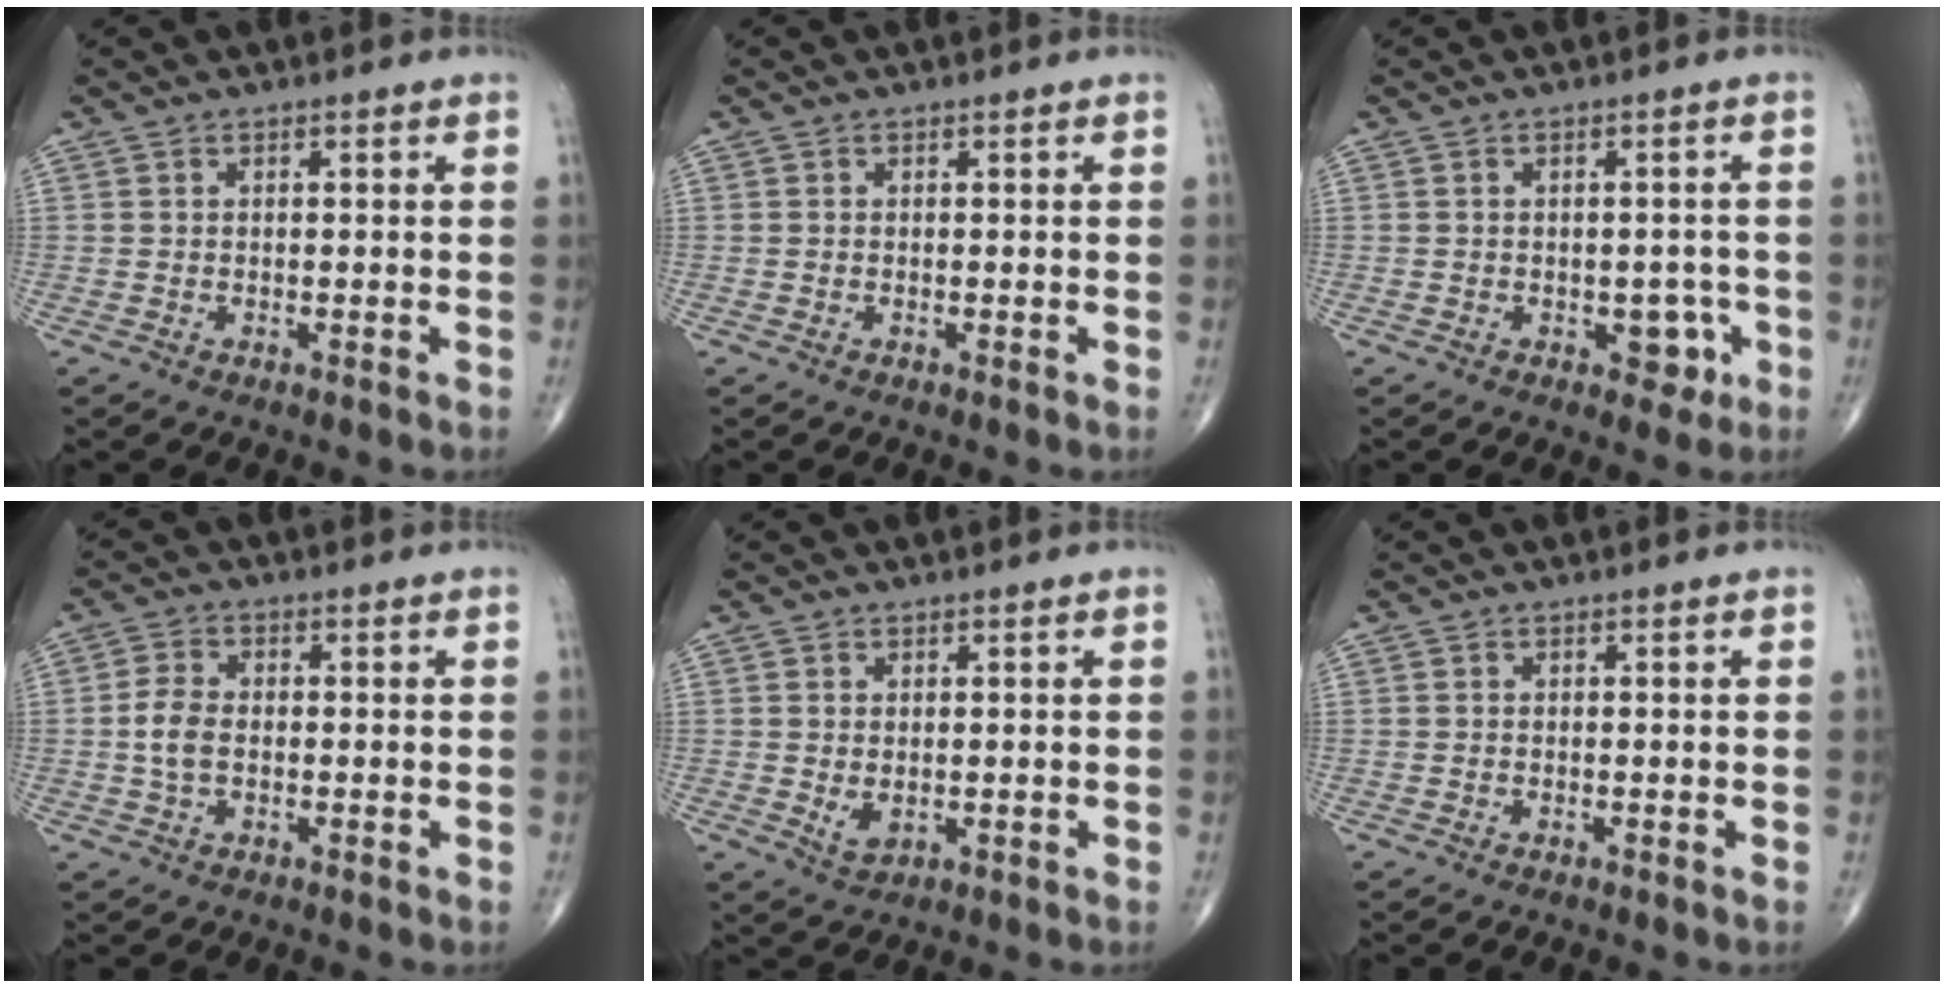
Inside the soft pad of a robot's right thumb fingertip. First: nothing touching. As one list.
[{"total": 0.0}, {"total": 4.0, "force": [-1.3, 2.7, 2.7], "torque": [-0.007, 0.005, -0.014]}, {"total": 4.7, "force": [-0.3, 2.9, 3.7], "torque": [-0.078, 0.007, -0.011]}, {"total": 2.7, "force": [0.0, 1.7, 2.1], "torque": [-0.032, -0.009, 0.008]}, {"total": 0.0}]